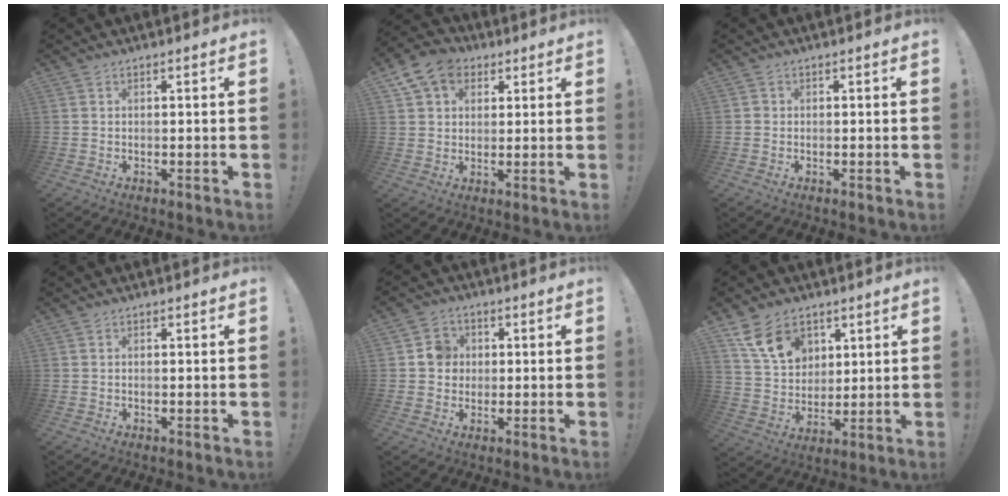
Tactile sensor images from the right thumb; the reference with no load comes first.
{"total": 10.6, "force": [4.9, 8.2, 4.6], "torque": [-0.082, -0.011, 0.100]}
{"total": 0.9, "force": [0.0, 0.9, 0.2], "torque": [-0.009, 0.005, 0.001]}
{"total": 0.0}
{"total": 6.5, "force": [0.7, 6.3, 1.6], "torque": [-0.020, 0.005, 0.014]}
{"total": 12.9, "force": [7.1, 9.0, 5.9], "torque": [-0.103, -0.025, 0.143]}